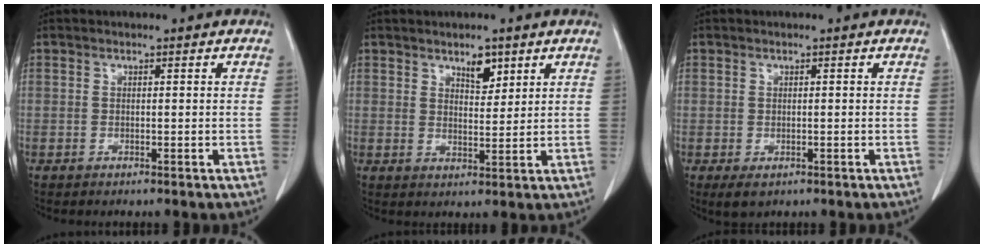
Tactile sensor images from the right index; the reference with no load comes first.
{"total": 3.5, "force": [2.4, 1.5, 2.2], "torque": [-0.031, -0.004, 0.041]}
{"total": 2.3, "force": [-1.0, 1.6, 1.2], "torque": [-0.019, -0.002, -0.005]}